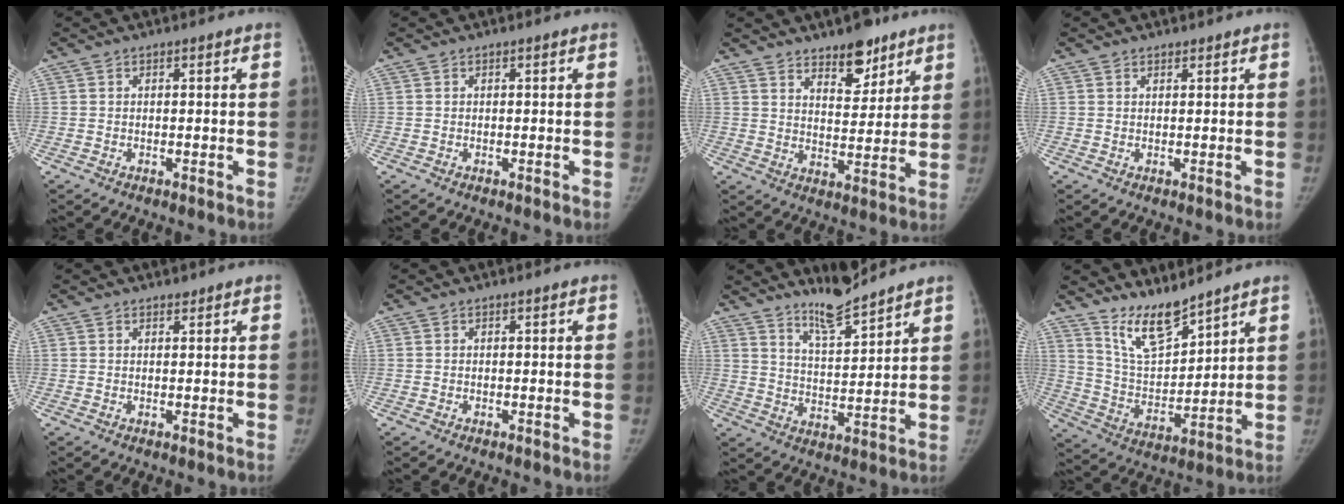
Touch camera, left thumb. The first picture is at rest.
{"total": 0.0}
{"total": 9.4, "force": [6.8, 4.2, 5.0], "torque": [-0.044, -0.046, 0.107]}
{"total": 0.8, "force": [0.7, 0.3, 0.1], "torque": [-0.002, -0.006, 0.011]}
{"total": 0.8, "force": [0.7, 0.3, 0.2], "torque": [-0.003, -0.006, 0.011]}
{"total": 0.0}
{"total": 8.3, "force": [7.4, 1.0, 3.7], "torque": [-0.058, -0.061, 0.136]}
{"total": 10.3, "force": [8.8, 2.5, 4.7], "torque": [-0.070, -0.073, 0.180]}